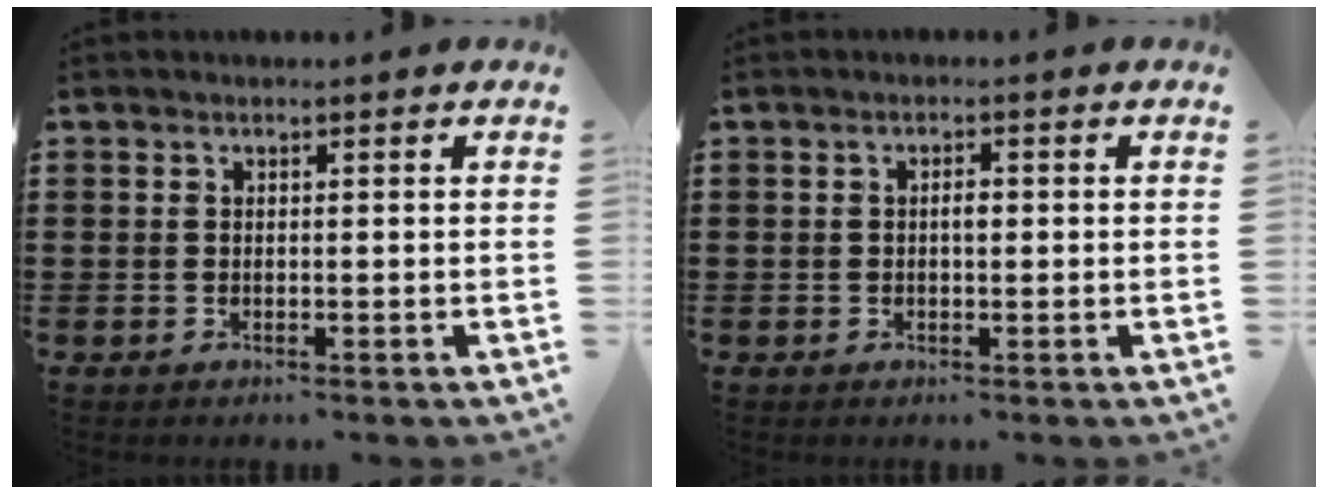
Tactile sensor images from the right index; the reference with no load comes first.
{"total": 1.5, "force": [0.0, 0.5, 1.4], "torque": [-0.027, 0.002, -0.002]}